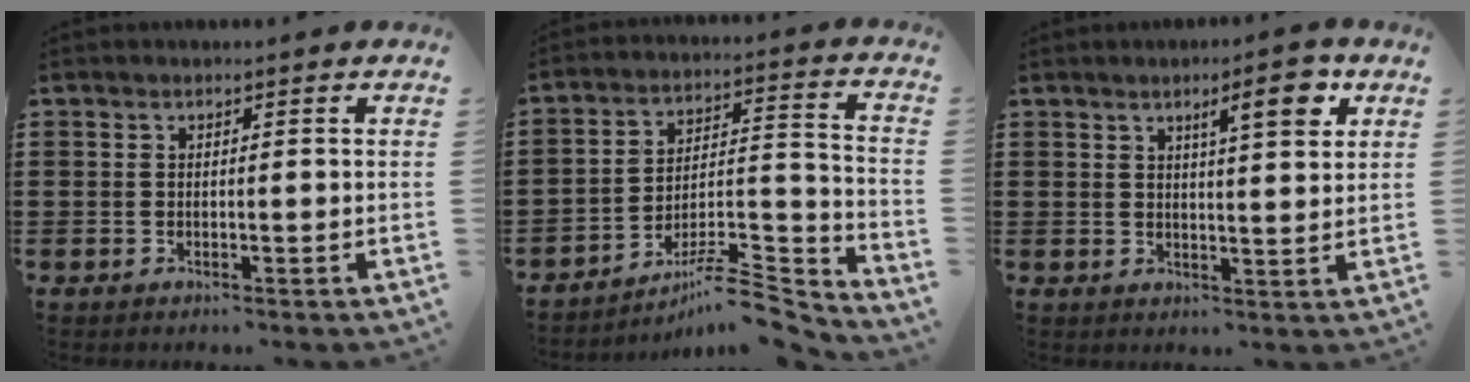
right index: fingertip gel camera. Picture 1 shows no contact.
{"total": 8.6, "force": [-7.2, 1.6, 4.4], "torque": [-0.062, 0.015, -0.136]}
{"total": 6.2, "force": [3.3, 1.4, 5.0], "torque": [-0.075, -0.003, 0.047]}